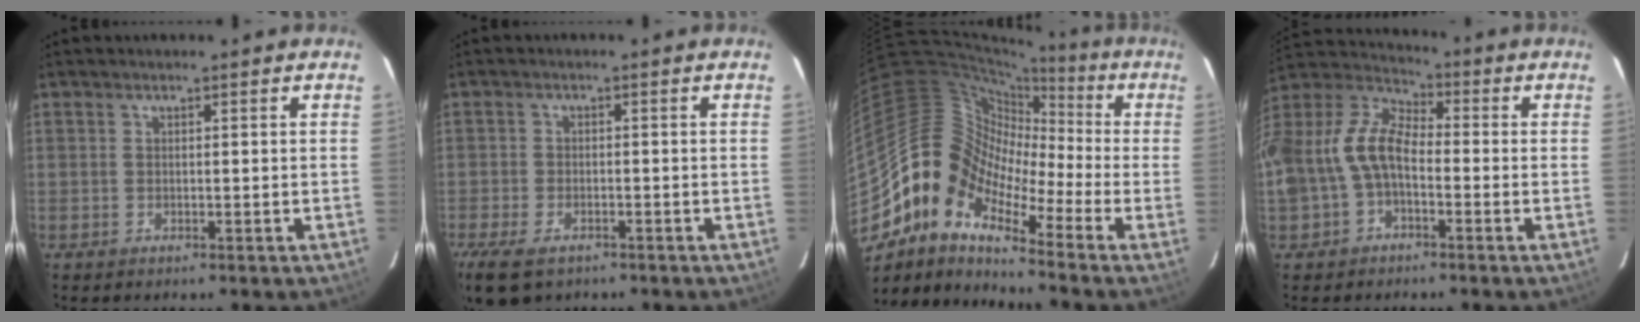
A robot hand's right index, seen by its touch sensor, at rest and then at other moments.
{"total": 9.1, "force": [-6.0, 4.6, 5.1], "torque": [-0.133, -0.032, -0.111]}
{"total": 11.2, "force": [-6.8, 7.1, 5.4], "torque": [-0.089, 0.021, -0.164]}
{"total": 15.2, "force": [-3.5, 9.5, 11.4], "torque": [-0.251, 0.015, -0.071]}